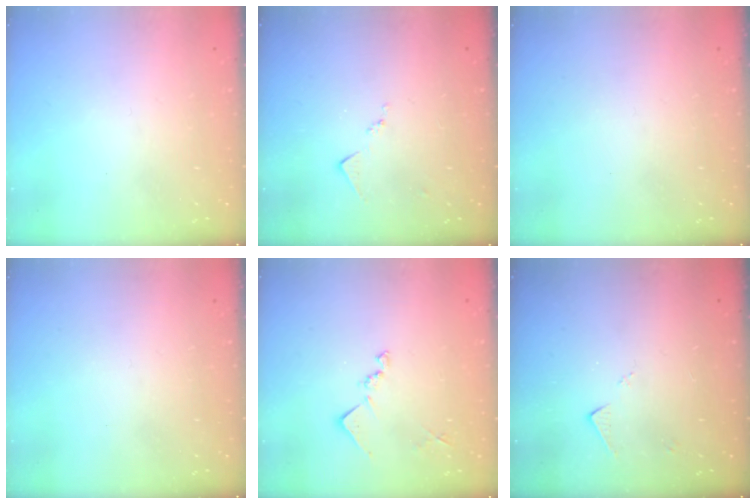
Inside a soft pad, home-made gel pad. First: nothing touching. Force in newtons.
{"total": 7.4, "press": 7.3, "slide": 0.9}
{"total": 0.0}
{"total": 0.0}
{"total": 10.7, "press": 10.7, "slide": 0.5}
{"total": 3.6, "press": 3.6, "slide": 0.5}